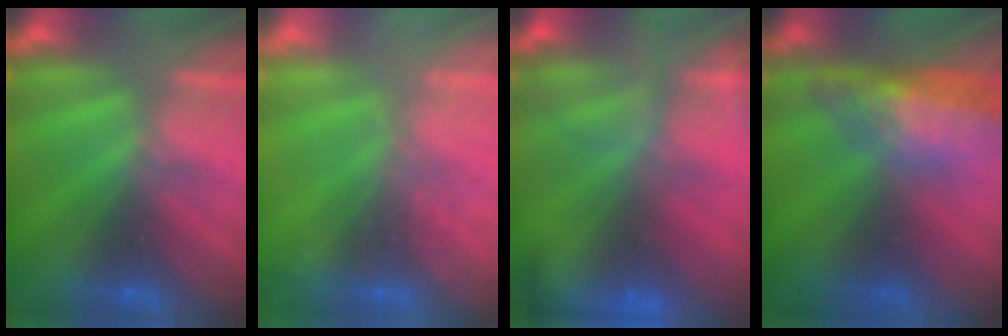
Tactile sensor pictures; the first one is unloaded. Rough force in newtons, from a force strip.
{"total": 2.3}
{"total": 8.1}
{"total": 12.7}